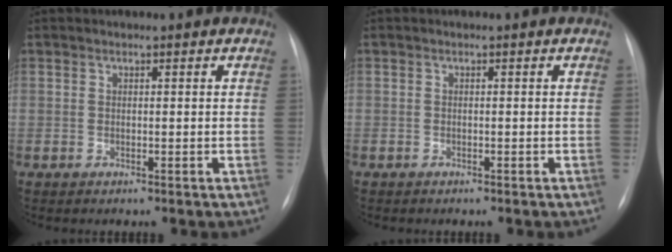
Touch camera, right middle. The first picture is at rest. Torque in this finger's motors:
{"motor_torque": [-0.25, -0.36, -0.62, -0.21]}